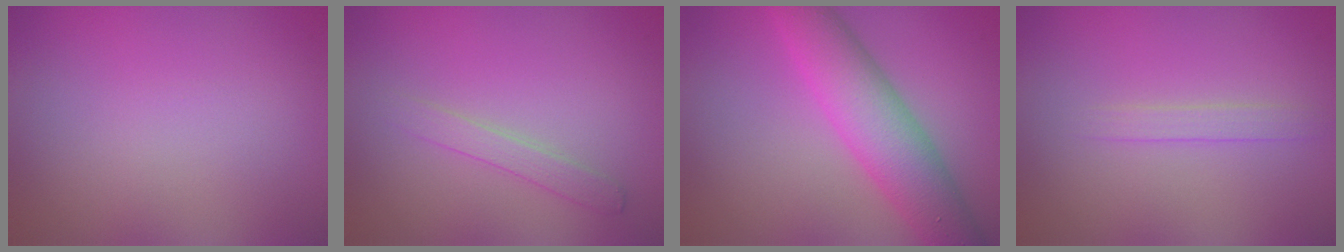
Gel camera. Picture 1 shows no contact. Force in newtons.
{"total": 1.7, "press": 1.7, "slide": 0.1}
{"total": 6.6, "press": 6.6, "slide": 0.2}
{"total": 1.3, "press": 1.3, "slide": 0.1}